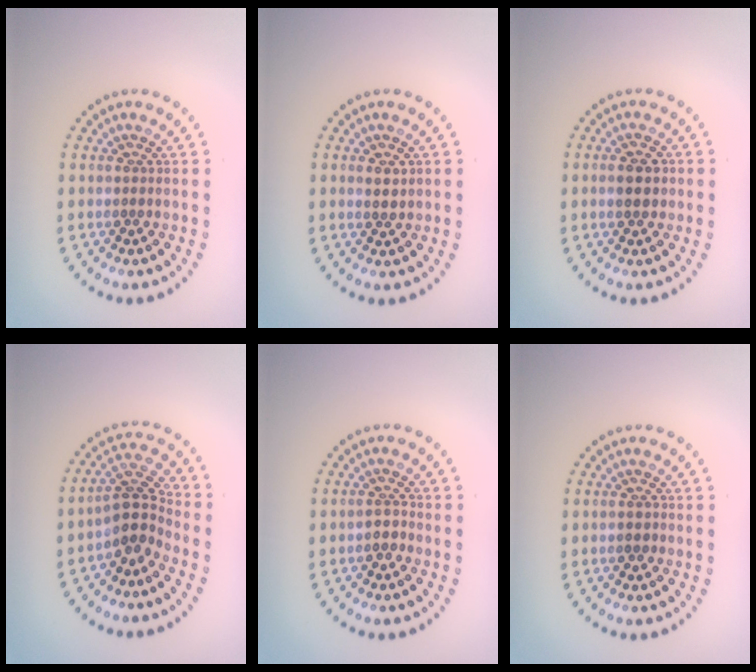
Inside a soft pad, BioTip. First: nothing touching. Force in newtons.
{"total": 1.1, "press": 1.1, "slide": 0.4}
{"total": 2.3, "press": 2.3, "slide": 0.1}
{"total": 3.7, "press": 2.8, "slide": 2.4}
{"total": 1.4, "press": 1.1, "slide": 0.8}
{"total": 0.9, "press": 0.8, "slide": 0.4}